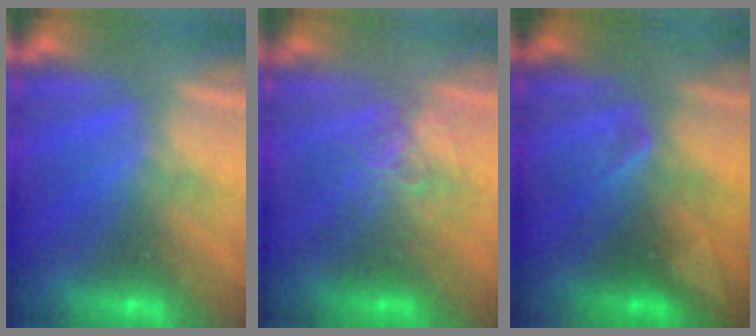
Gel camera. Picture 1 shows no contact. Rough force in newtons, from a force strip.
{"total": 2.5}
{"total": 2.4}